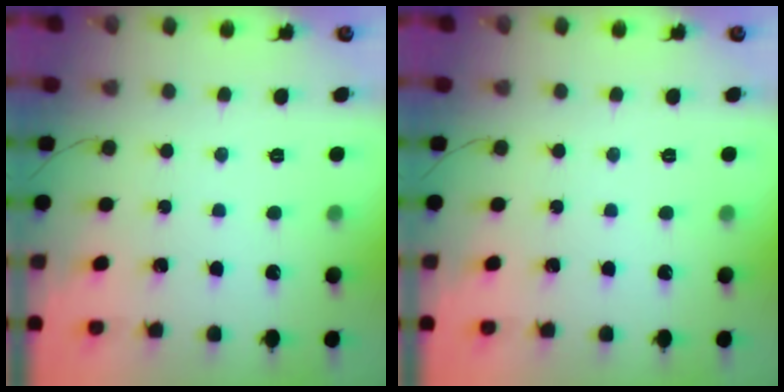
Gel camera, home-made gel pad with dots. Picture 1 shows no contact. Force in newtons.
{"total": 0.0}